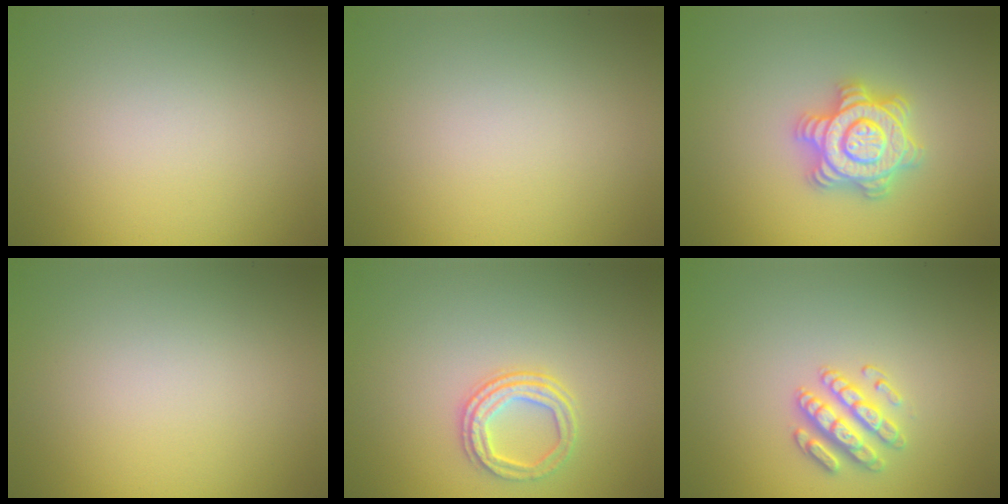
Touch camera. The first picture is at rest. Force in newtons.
{"total": 0.0}
{"total": 4.8, "press": 4.8, "slide": 0.6}
{"total": 0.0}
{"total": 2.7, "press": 2.4, "slide": 1.2}
{"total": 2.6, "press": 2.6, "slide": 0.6}